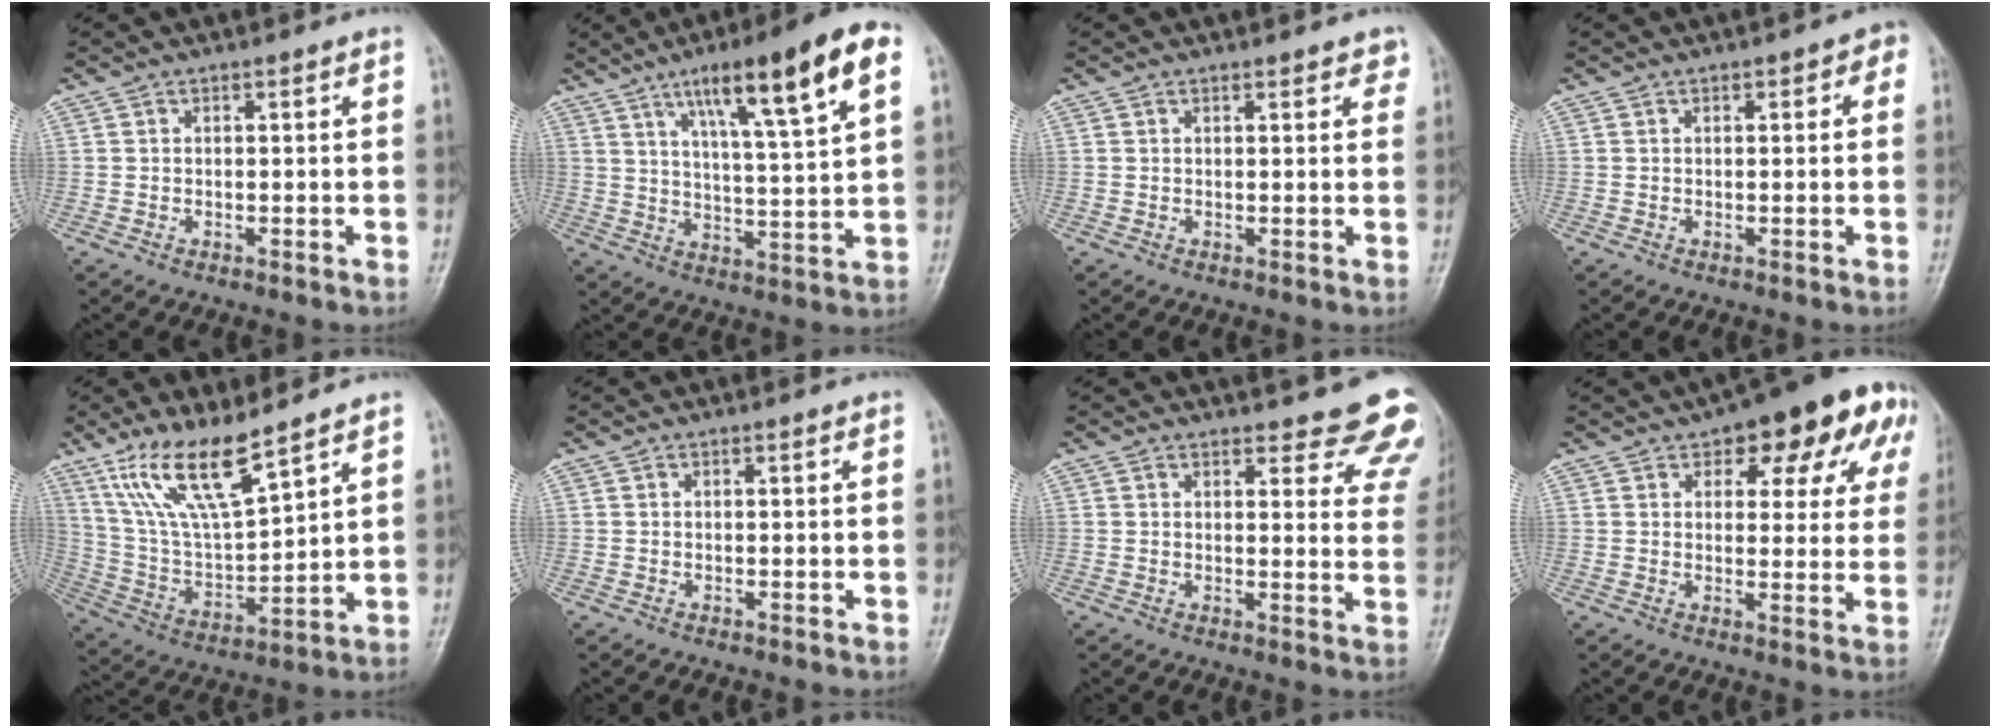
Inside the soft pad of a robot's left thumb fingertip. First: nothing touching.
{"total": 17.3, "force": [8.4, 2.5, 14.9], "torque": [-0.224, -0.017, 0.131]}
{"total": 2.6, "force": [1.7, 1.1, 1.6], "torque": [-0.004, -0.005, 0.017]}
{"total": 3.0, "force": [0.9, 1.4, 2.4], "torque": [-0.020, 0.004, 0.004]}
{"total": 14.1, "force": [9.9, 3.3, 9.5], "torque": [-0.172, -0.052, 0.209]}
{"total": 0.0}
{"total": 13.4, "force": [12.1, 4.1, 3.9], "torque": [0.014, -0.081, 0.107]}
{"total": 17.0, "force": [8.4, 8.0, 12.4], "torque": [-0.107, -0.003, 0.102]}